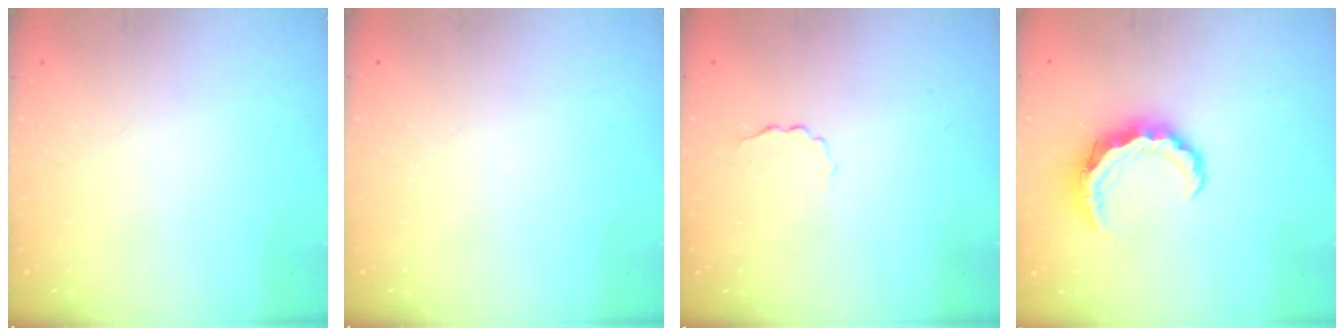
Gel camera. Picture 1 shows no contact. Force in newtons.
{"total": 0.0}
{"total": 2.2, "press": 2.2, "slide": 0.6}
{"total": 8.1, "press": 8.0, "slide": 1.1}